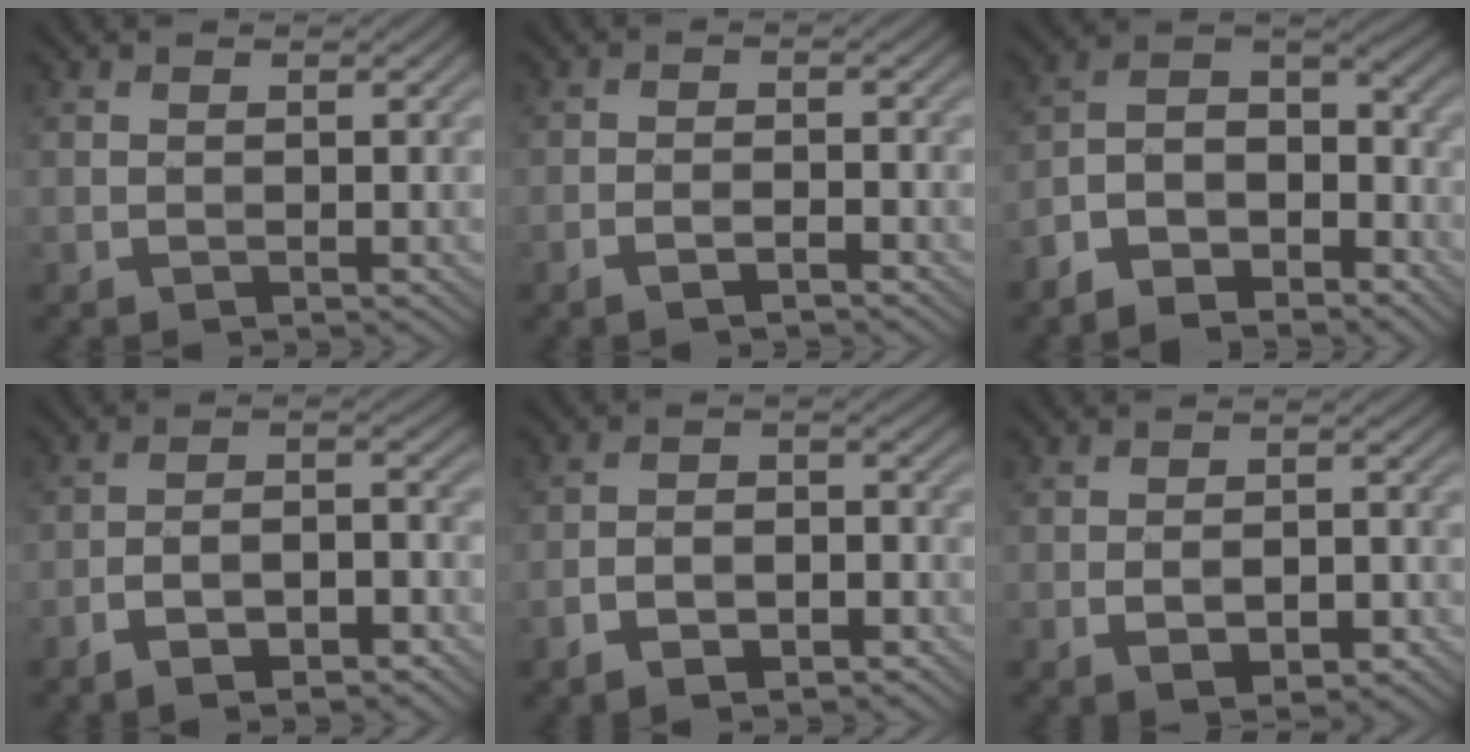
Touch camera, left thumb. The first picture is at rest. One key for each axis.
{"total": 2.3, "fx": -1.7, "fy": 0.4, "fz": 1.5, "tx": -0.029, "ty": 0.004, "tz": -0.034}
{"total": 9.0, "fx": -6.3, "fy": 4.3, "fz": 4.8, "tx": -0.087, "ty": -0.002, "tz": -0.131}
{"total": 6.6, "fx": -4.2, "fy": 2.4, "fz": 4.4, "tx": -0.072, "ty": 0.002, "tz": -0.071}
{"total": 5.2, "fx": -3.4, "fy": 2.5, "fz": 3.0, "tx": -0.049, "ty": 0.000, "tz": -0.061}
{"total": 4.7, "fx": -2.0, "fy": 2.2, "fz": 3.6, "tx": -0.057, "ty": 0.000, "tz": -0.032}